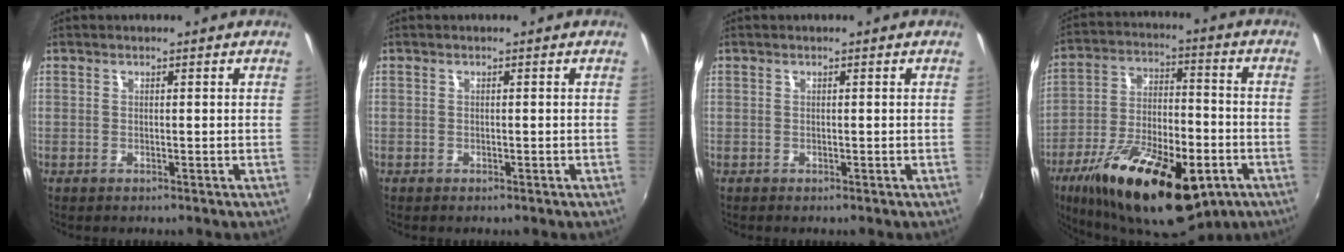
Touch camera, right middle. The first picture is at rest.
{"total": 0.6, "force": [-0.4, 0.4, 0.1], "torque": [-0.001, 0.000, -0.007]}
{"total": 0.0}
{"total": 25.9, "force": [-14.2, 10.5, 18.9], "torque": [-0.348, -0.039, -0.222]}